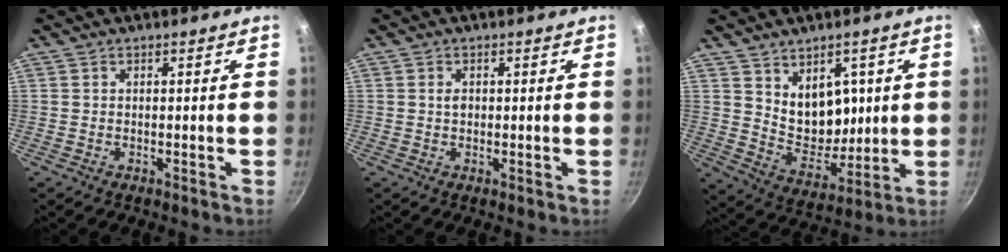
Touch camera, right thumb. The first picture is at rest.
{"total": 1.4, "force": [0.2, 0.9, 1.0], "torque": [-0.014, 0.000, 0.002]}
{"total": 10.4, "force": [3.2, 7.3, 6.7], "torque": [-0.057, -0.033, 0.071]}